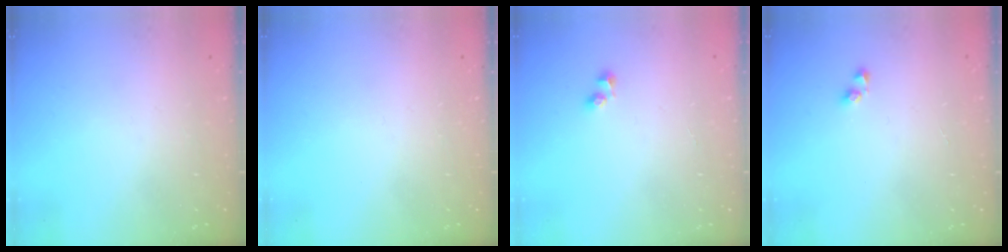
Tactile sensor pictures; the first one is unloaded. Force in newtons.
{"total": 0.0}
{"total": 3.0, "press": 2.7, "slide": 1.3}
{"total": 2.9, "press": 2.9, "slide": 0.2}